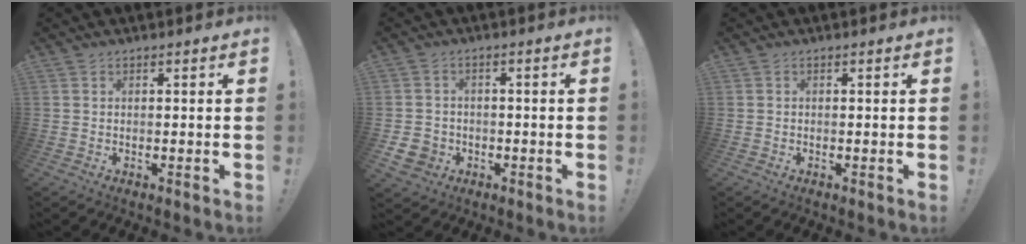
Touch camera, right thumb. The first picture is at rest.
{"total": 5.4, "force": [-2.1, 4.6, 1.8], "torque": [-0.037, 0.008, -0.039]}
{"total": 0.0}